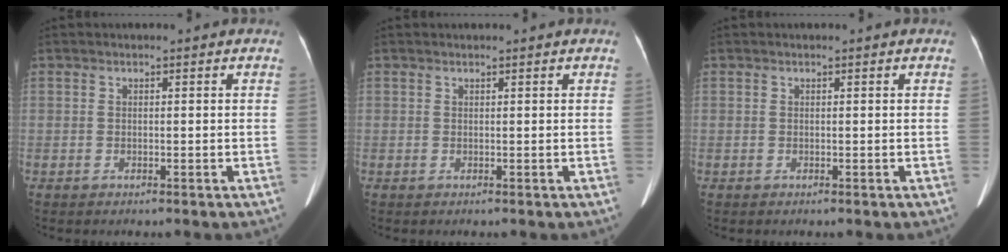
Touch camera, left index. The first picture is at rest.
{"total": 1.4, "force": [1.3, 0.0, 0.6], "torque": [-0.009, 0.006, 0.016]}
{"total": 0.0}